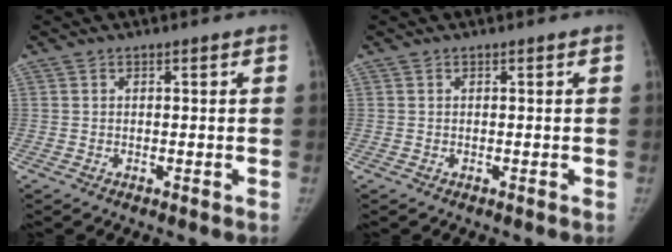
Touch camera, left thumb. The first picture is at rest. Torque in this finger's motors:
{"motor_torque": [0.01, 0.00, 0.07, 0.03, 0.00]}